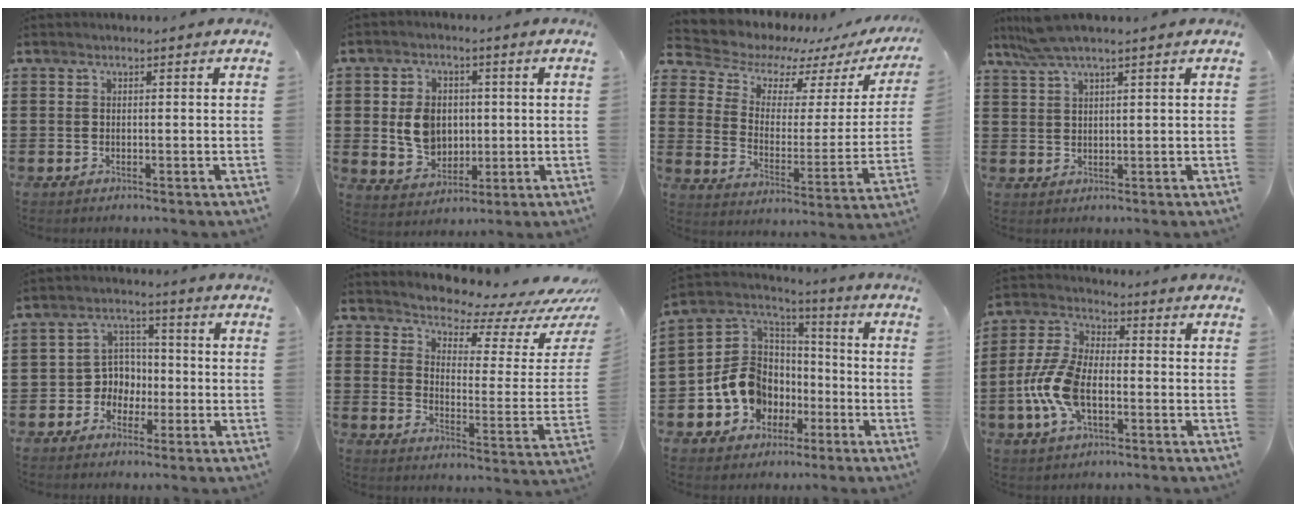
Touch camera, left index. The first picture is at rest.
{"total": 7.0, "force": [0.6, 5.6, 4.1], "torque": [-0.083, 0.007, 0.008]}
{"total": 5.6, "force": [4.9, 2.7, 1.0], "torque": [-0.048, -0.042, 0.080]}
{"total": 4.4, "force": [3.4, 0.3, 2.8], "torque": [-0.063, -0.003, 0.062]}
{"total": 5.1, "force": [-1.6, 4.7, 1.3], "torque": [-0.042, 0.014, -0.034]}
{"total": 4.4, "force": [4.2, 1.0, 1.0], "torque": [-0.039, -0.042, 0.067]}
{"total": 10.9, "force": [-3.5, 9.5, 3.9], "torque": [-0.125, 0.007, -0.064]}
{"total": 9.6, "force": [-2.7, 4.9, 7.8], "torque": [-0.194, -0.007, -0.056]}